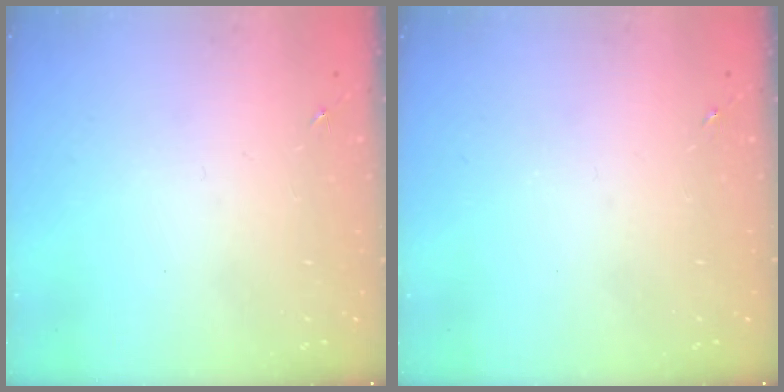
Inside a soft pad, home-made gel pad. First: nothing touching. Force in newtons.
{"total": 0.0}